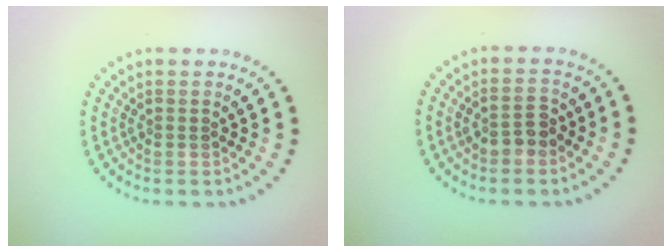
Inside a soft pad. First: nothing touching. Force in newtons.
{"total": 2.2, "press": 2.2, "slide": 0.4}